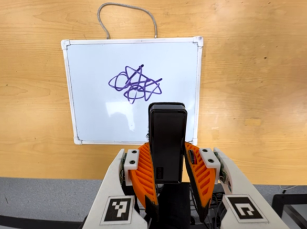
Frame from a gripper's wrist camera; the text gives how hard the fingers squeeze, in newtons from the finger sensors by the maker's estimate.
{"total": 5.2, "left": 3.6, "right": 6.8}